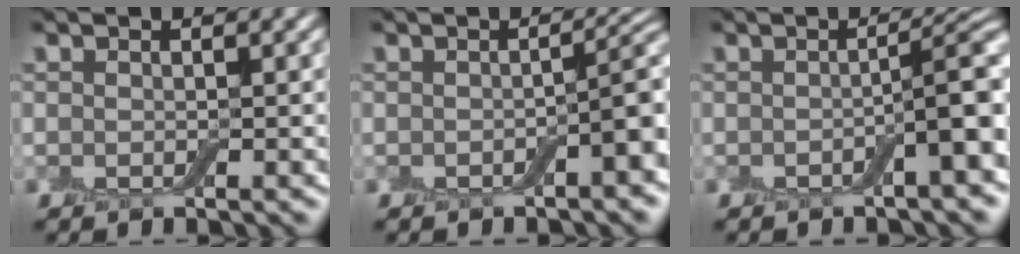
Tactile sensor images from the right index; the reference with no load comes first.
{"total": 2.6, "force": [-0.8, 0.4, 2.5], "torque": [-0.035, 0.012, -0.015]}
{"total": 3.8, "force": [-1.0, 0.6, 3.6], "torque": [-0.051, 0.015, -0.020]}